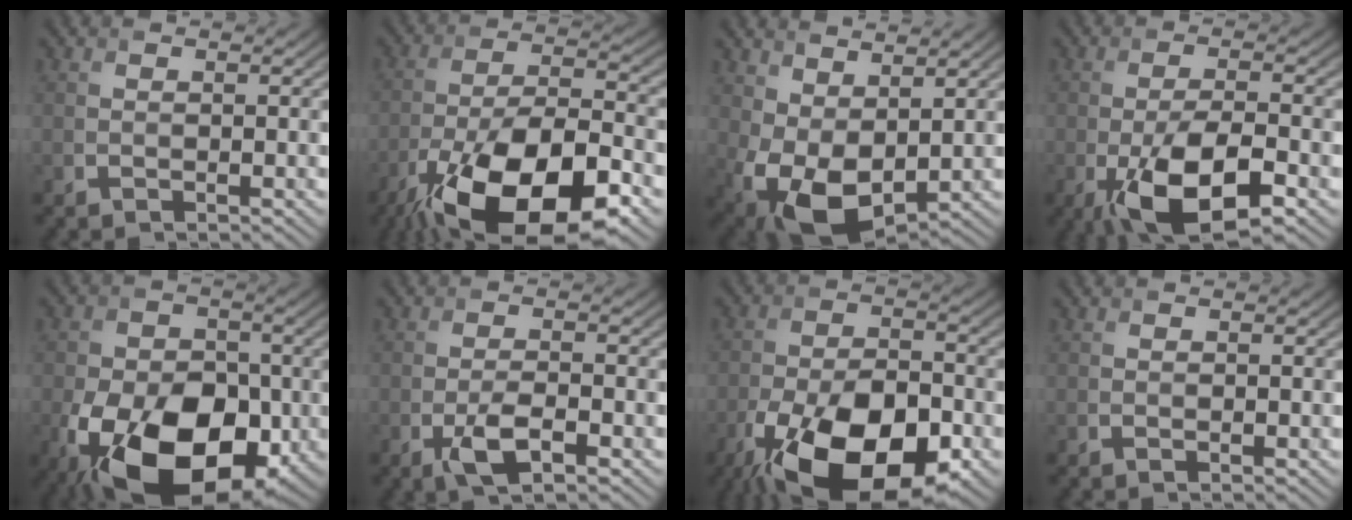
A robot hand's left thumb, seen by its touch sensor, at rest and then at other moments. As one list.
[{"total": 18.8, "force": [-10.4, 7.5, 13.8], "torque": [-0.250, -0.014, -0.182]}, {"total": 9.9, "force": [0.9, 6.2, 7.7], "torque": [-0.177, -0.024, 0.026]}, {"total": 10.4, "force": [-4.2, 4.3, 8.5], "torque": [-0.170, -0.019, -0.069]}, {"total": 17.5, "force": [-6.6, 11.1, 11.9], "torque": [-0.201, -0.044, -0.097]}, {"total": 4.1, "force": [-1.8, 1.5, 3.4], "torque": [-0.073, -0.005, -0.034]}, {"total": 17.7, "force": [-9.2, 8.6, 12.5], "torque": [-0.234, -0.036, -0.150]}, {"total": 0.0}]